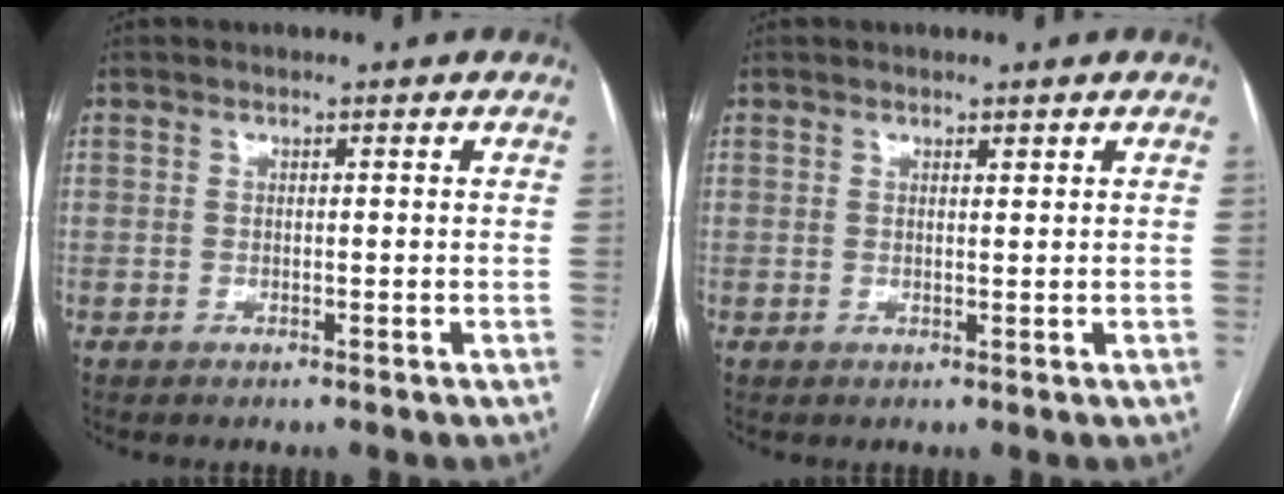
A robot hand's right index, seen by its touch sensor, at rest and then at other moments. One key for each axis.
{"total": 0.7, "fx": 0.5, "fy": 0.1, "fz": 0.4, "tx": -0.008, "ty": -0.003, "tz": 0.007}